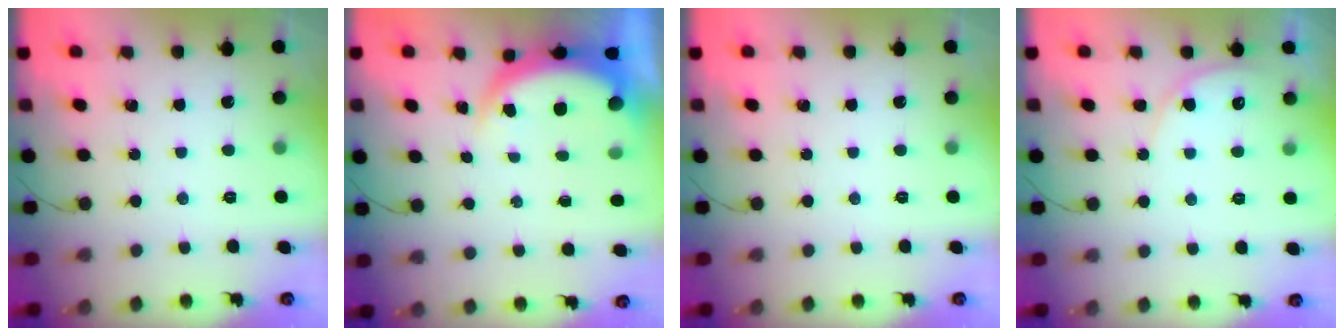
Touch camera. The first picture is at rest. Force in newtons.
{"total": 5.6, "press": 5.5, "slide": 0.5}
{"total": 0.0}
{"total": 5.7, "press": 5.7, "slide": 0.6}